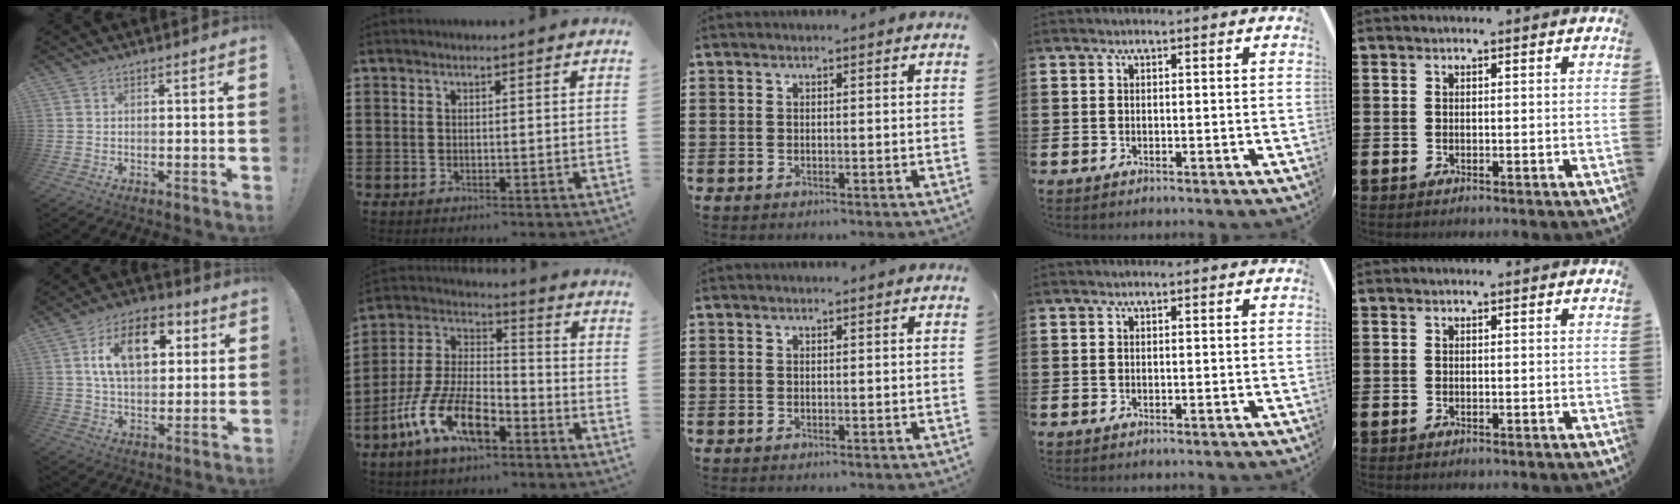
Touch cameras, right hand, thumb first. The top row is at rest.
{"thumb": {"total": 15.7, "force": [5.0, 9.6, 11.3], "torque": [-0.173, 0.004, 0.089]}, "index": {"total": 11.9, "force": [-7.2, 4.7, 8.2], "torque": [-0.195, 0.001, -0.141]}}